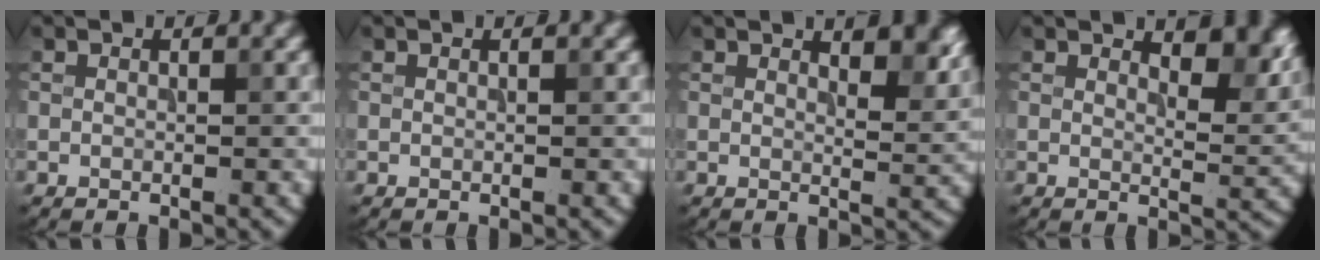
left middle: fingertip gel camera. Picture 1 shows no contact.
{"total": 0.0}
{"total": 4.4, "force": [3.0, 1.5, 2.8], "torque": [-0.035, 0.003, 0.036]}
{"total": 4.7, "force": [3.1, 1.8, 3.1], "torque": [-0.042, -0.004, 0.040]}